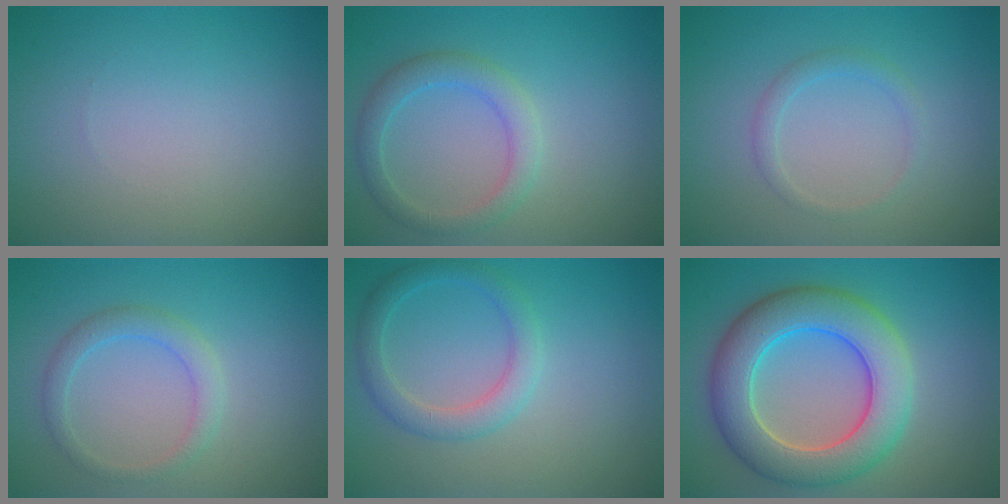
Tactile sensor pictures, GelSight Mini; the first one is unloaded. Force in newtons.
{"total": 2.9, "press": 2.9, "slide": 0.1}
{"total": 1.3, "press": 1.3, "slide": 0.1}
{"total": 2.1, "press": 2.1, "slide": 0.1}
{"total": 2.8, "press": 2.8, "slide": 0.1}
{"total": 8.2, "press": 8.2, "slide": 0.4}